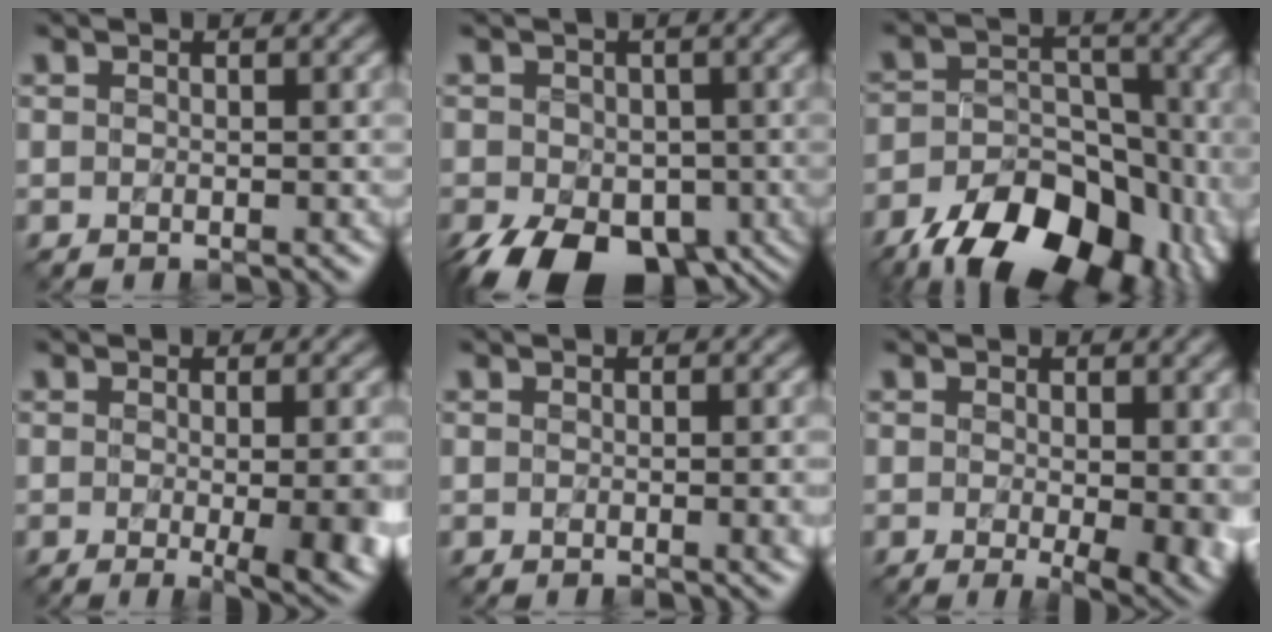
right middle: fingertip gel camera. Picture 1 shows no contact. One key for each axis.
{"total": 11.1, "fx": -5.8, "fy": 6.7, "fz": 6.6, "tx": -0.102, "ty": -0.045, "tz": -0.087}
{"total": 14.8, "fx": -8.5, "fy": 8.2, "fz": 9.0, "tx": -0.138, "ty": -0.024, "tz": -0.137}
{"total": 6.6, "fx": -1.0, "fy": 2.1, "fz": 6.2, "tx": -0.063, "ty": -0.016, "tz": -0.004}
{"total": 2.3, "fx": -0.2, "fy": 0.9, "fz": 2.2, "tx": -0.012, "ty": -0.002, "tz": 0.002}
{"total": 5.5, "fx": -0.8, "fy": 2.0, "fz": 5.0, "tx": -0.058, "ty": -0.014, "tz": -0.009}